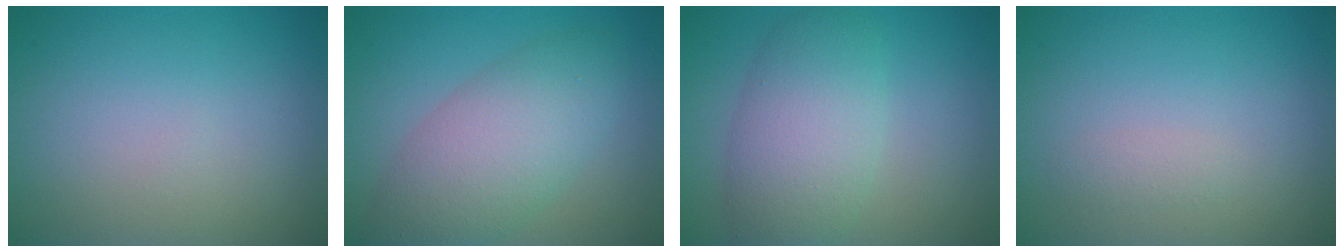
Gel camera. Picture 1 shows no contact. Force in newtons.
{"total": 6.4, "press": 6.4, "slide": 0.2}
{"total": 5.9, "press": 5.9, "slide": 0.2}
{"total": 0.8, "press": 0.8, "slide": 0.0}